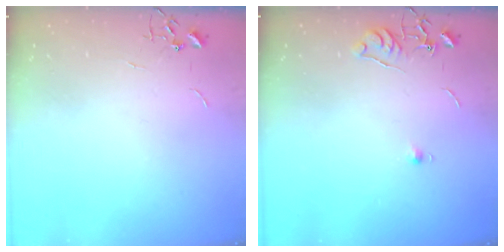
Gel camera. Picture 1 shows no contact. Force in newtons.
{"total": 6.2, "press": 6.1, "slide": 0.7}